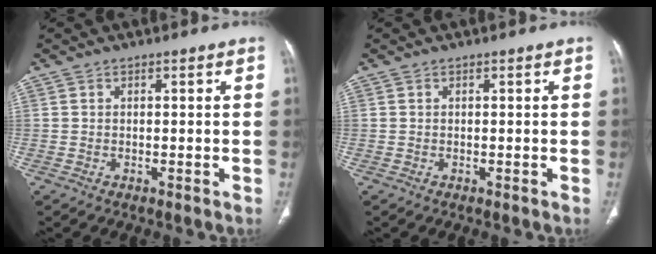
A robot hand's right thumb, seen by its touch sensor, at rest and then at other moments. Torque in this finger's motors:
{"motor_torque": [-0.02, 0.02, 0.00, 0.03, 0.00]}